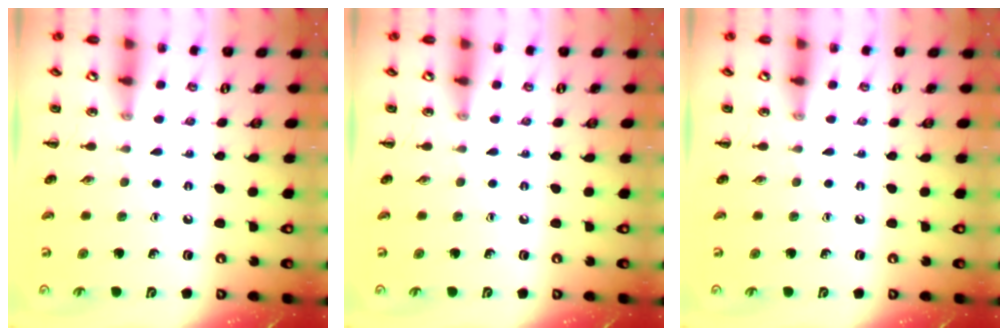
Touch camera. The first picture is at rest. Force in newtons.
{"total": 0.0}
{"total": 0.0}